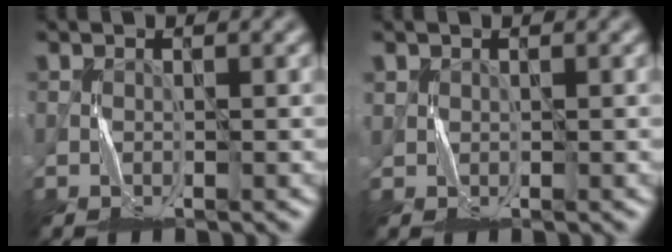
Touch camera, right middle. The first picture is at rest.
{"total": 0.7, "force": [0.4, 0.6, 0.0], "torque": [-0.004, 0.001, 0.011]}